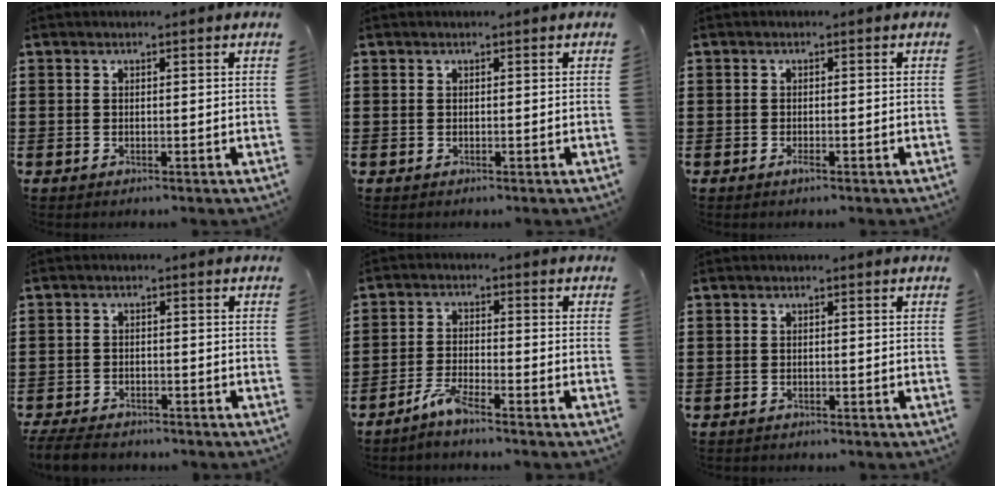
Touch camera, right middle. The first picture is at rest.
{"total": 0.0}
{"total": 0.8, "force": [-0.5, 0.1, 0.7], "torque": [-0.014, -0.006, -0.007]}
{"total": 3.4, "force": [-3.2, 0.8, 0.6], "torque": [-0.020, 0.002, -0.069]}
{"total": 3.6, "force": [-2.8, 0.1, 2.3], "torque": [-0.060, -0.003, -0.058]}
{"total": 0.6, "force": [-0.5, 0.2, -0.1], "torque": [0.001, 0.003, -0.013]}